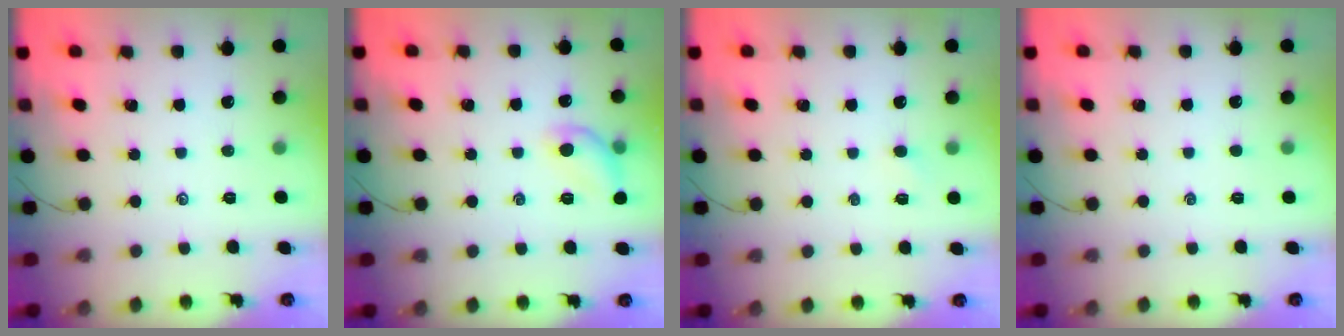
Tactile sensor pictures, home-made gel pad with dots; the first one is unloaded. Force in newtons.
{"total": 8.8, "press": 8.8, "slide": 0.5}
{"total": 1.4, "press": 1.3, "slide": 0.4}
{"total": 0.0}